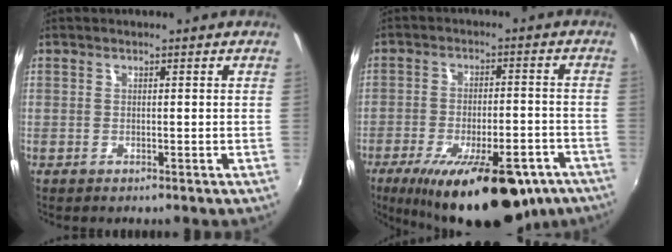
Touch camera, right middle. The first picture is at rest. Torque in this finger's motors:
{"motor_torque": [1.73, -0.41, 0.59, 0.21]}